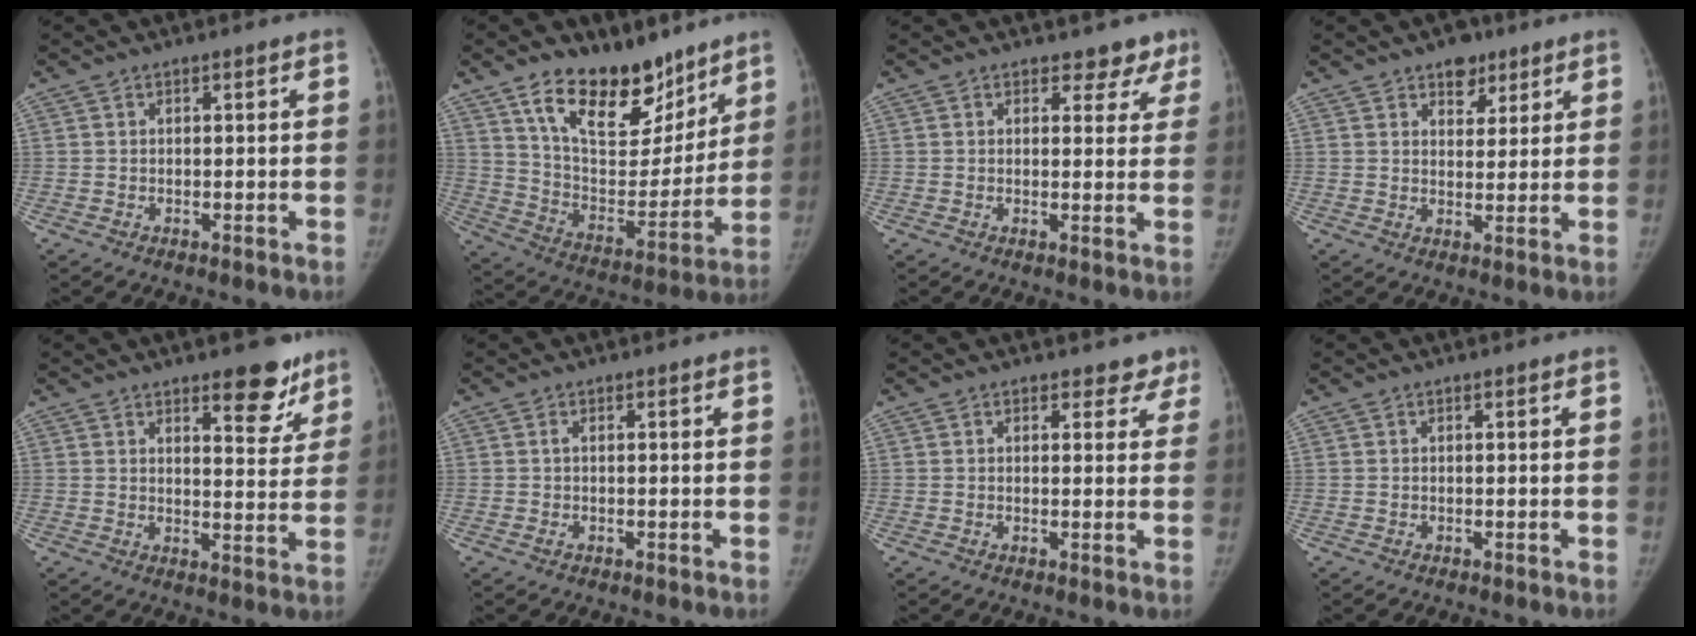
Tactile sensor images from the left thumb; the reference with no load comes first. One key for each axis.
{"total": 20.7, "fx": 13.8, "fy": 10.5, "fz": 11.2, "tx": -0.132, "ty": -0.079, "tz": 0.238}
{"total": 4.6, "fx": 3.7, "fy": 2.6, "fz": 0.4, "tx": 0.031, "ty": -0.022, "tz": 0.029}
{"total": 5.7, "fx": 3.7, "fy": 3.6, "fz": 2.4, "tx": -0.002, "ty": -0.019, "tz": 0.055}
{"total": 8.7, "fx": 6.1, "fy": 3.2, "fz": 5.2, "tx": -0.034, "ty": -0.041, "tz": 0.083}
{"total": 0.9, "fx": -0.2, "fy": 0.4, "fz": 0.7, "tx": -0.025, "ty": 0.005, "tz": -0.002}
{"total": 3.8, "fx": 3.2, "fy": 2.1, "fz": 0.1, "tx": 0.038, "ty": -0.016, "tz": 0.019}
{"total": 0.0}